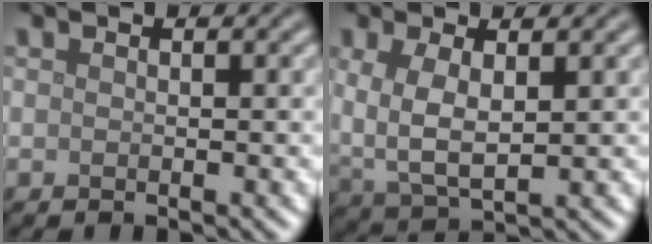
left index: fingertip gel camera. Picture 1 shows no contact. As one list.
[{"total": 4.4, "force": [0.8, 2.2, 3.7], "torque": [-0.087, -0.002, 0.019]}]